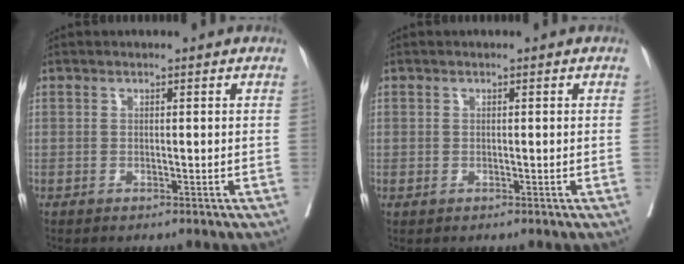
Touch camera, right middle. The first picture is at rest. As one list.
[{"total": 0.0}]